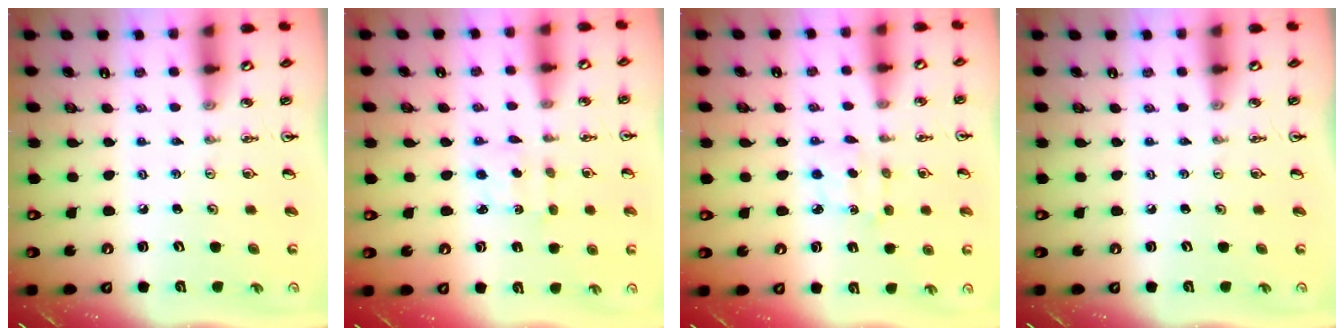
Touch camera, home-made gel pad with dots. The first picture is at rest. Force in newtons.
{"total": 1.8, "press": 1.7, "slide": 0.5}
{"total": 4.4, "press": 4.4, "slide": 0.4}
{"total": 0.0}